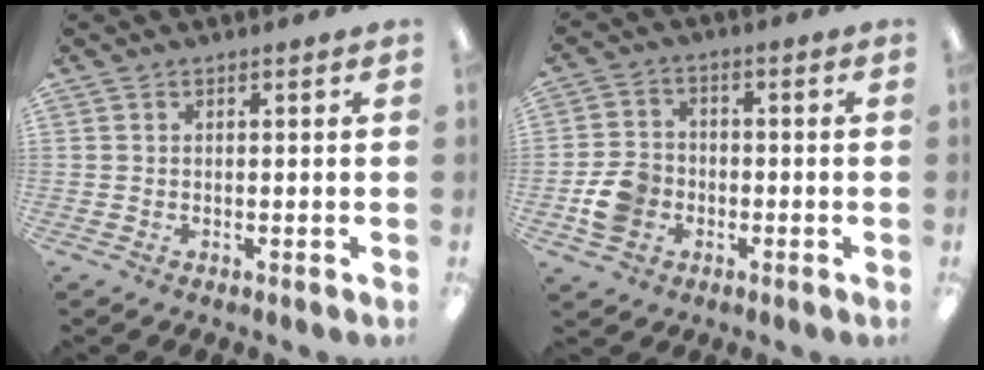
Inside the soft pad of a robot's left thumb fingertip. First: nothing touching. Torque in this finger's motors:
{"motor_torque": [0.29, 1.43, 0.38, -0.55, 0.04]}